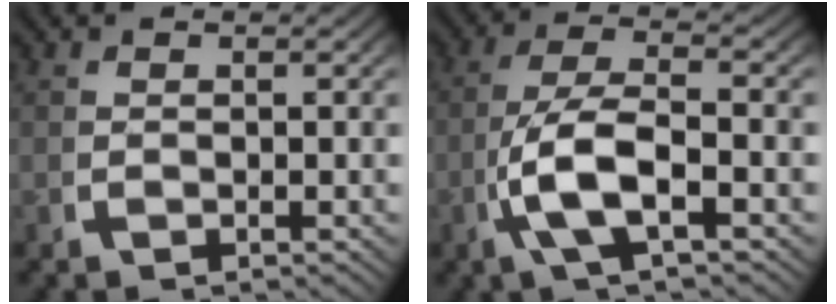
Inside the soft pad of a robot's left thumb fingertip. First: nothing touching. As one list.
[{"total": 6.7, "force": [-0.2, 3.0, 6.0], "torque": [-0.144, -0.020, 0.002]}]